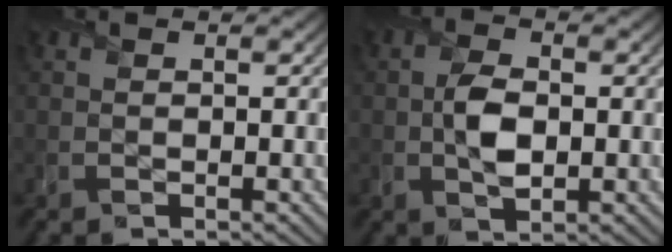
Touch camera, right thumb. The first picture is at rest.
{"total": 4.1, "force": [-0.2, 2.5, 3.2], "torque": [-0.070, -0.002, -0.003]}